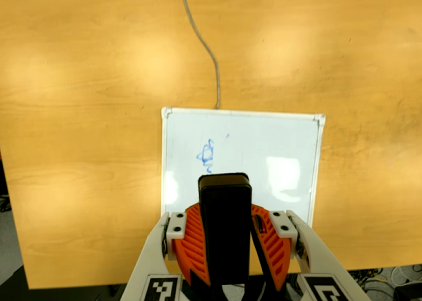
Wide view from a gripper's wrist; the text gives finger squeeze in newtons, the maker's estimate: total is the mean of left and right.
{"total": 8.4, "left": 9.1, "right": 7.6}